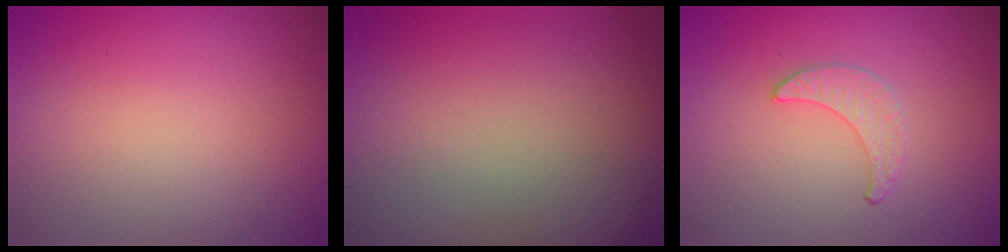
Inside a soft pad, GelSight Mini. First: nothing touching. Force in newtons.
{"total": 0.0}
{"total": 1.0, "press": 1.0, "slide": 0.3}